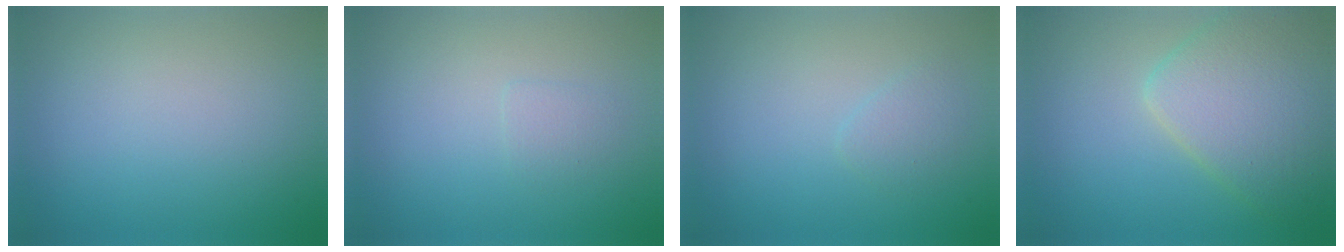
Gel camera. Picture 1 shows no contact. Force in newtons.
{"total": 0.8, "press": 0.8, "slide": 0.0}
{"total": 1.1, "press": 1.1, "slide": 0.1}
{"total": 6.3, "press": 6.3, "slide": 0.3}